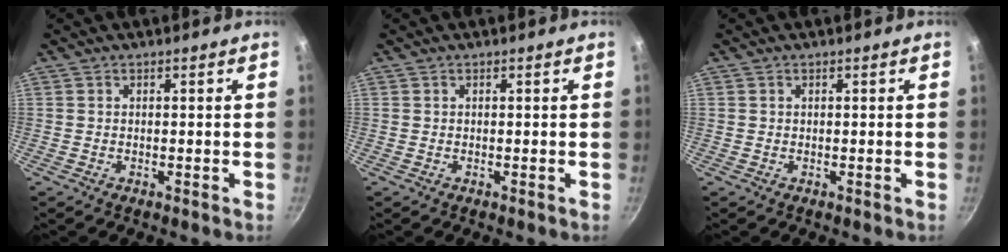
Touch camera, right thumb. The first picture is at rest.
{"total": 0.0}
{"total": 0.0}